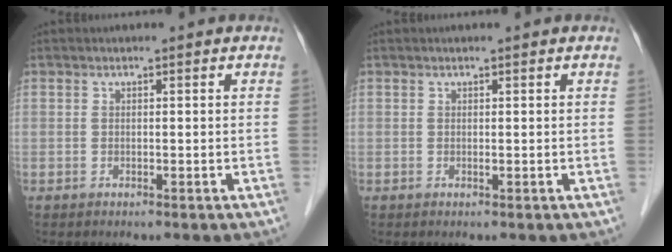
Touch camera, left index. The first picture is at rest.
{"total": 0.0}